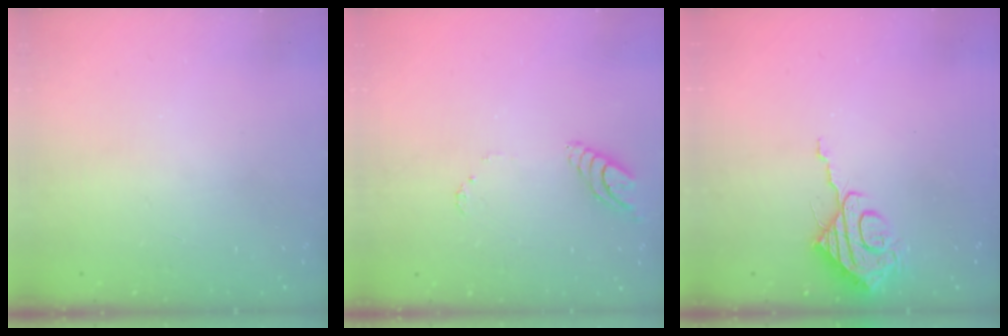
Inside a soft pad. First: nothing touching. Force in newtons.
{"total": 6.2, "press": 6.1, "slide": 0.5}
{"total": 9.4, "press": 9.4, "slide": 0.7}